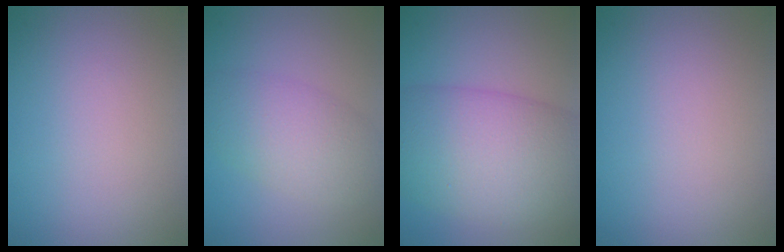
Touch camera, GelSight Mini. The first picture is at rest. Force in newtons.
{"total": 4.9, "press": 4.9, "slide": 0.2}
{"total": 10.8, "press": 10.8, "slide": 0.4}
{"total": 0.0}